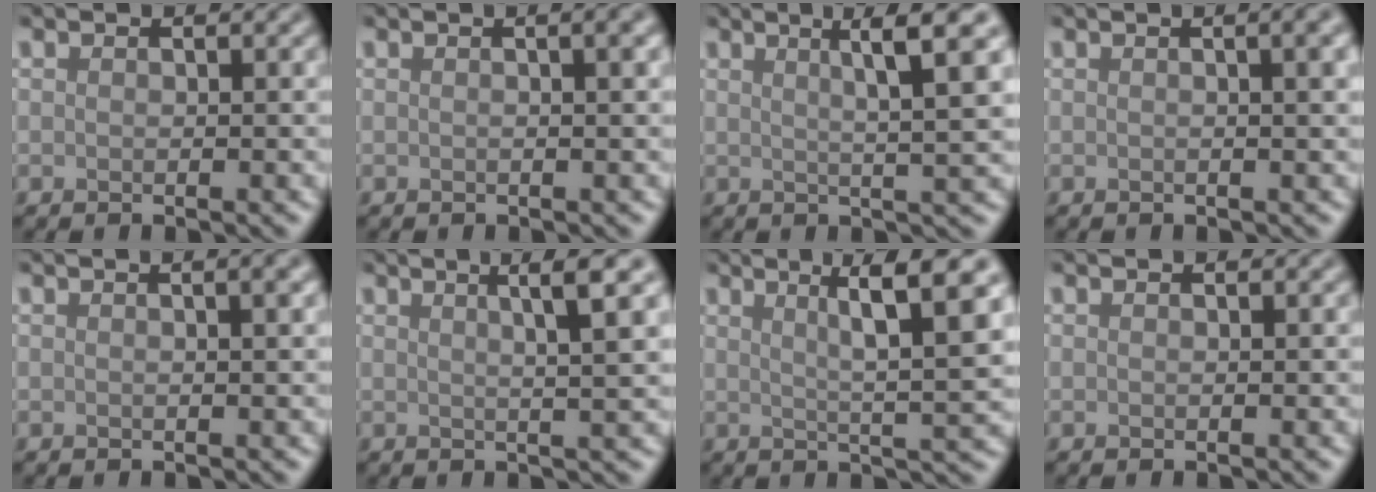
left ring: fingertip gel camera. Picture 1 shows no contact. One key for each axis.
{"total": 3.3, "fx": 0.8, "fy": 1.4, "fz": 2.9, "tx": -0.014, "ty": 0.012, "tz": -0.007}
{"total": 6.1, "fx": 2.3, "fy": 0.9, "fz": 5.6, "tx": -0.072, "ty": 0.014, "tz": 0.035}
{"total": 5.2, "fx": 1.0, "fy": 2.4, "fz": 4.5, "tx": -0.022, "ty": 0.030, "tz": -0.011}
{"total": 2.9, "fx": 0.8, "fy": 1.1, "fz": 2.5, "tx": -0.018, "ty": 0.008, "tz": -0.002}
{"total": 5.0, "fx": 1.9, "fy": 0.8, "fz": 4.5, "tx": -0.060, "ty": 0.014, "tz": 0.028}
{"total": 7.1, "fx": 2.7, "fy": 1.0, "fz": 6.5, "tx": -0.089, "ty": 0.010, "tz": 0.043}
{"total": 0.0}